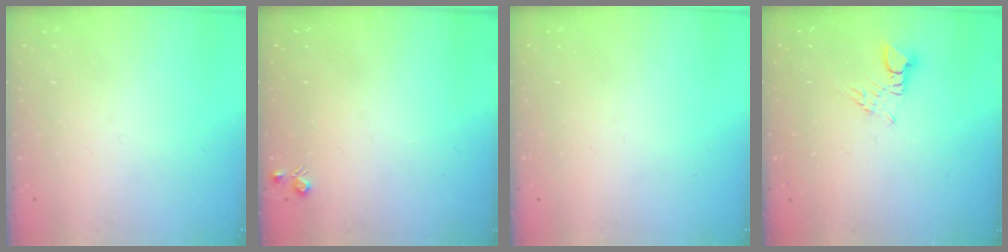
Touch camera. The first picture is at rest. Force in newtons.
{"total": 4.0, "press": 3.9, "slide": 0.7}
{"total": 0.0}
{"total": 3.2, "press": 3.2, "slide": 0.2}